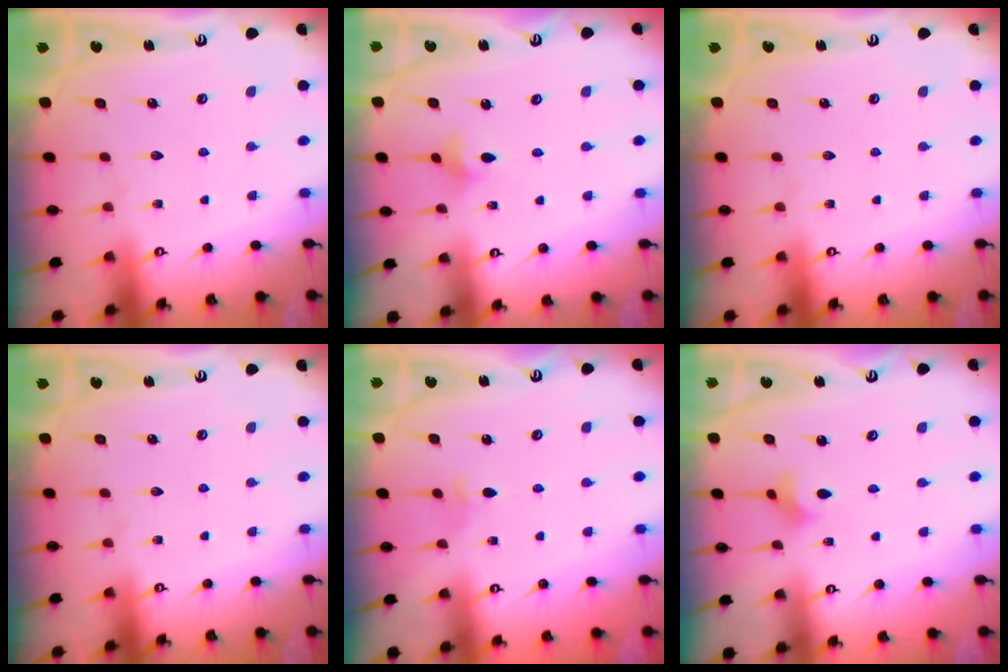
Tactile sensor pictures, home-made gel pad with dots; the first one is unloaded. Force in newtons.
{"total": 2.9, "press": 2.9, "slide": 0.6}
{"total": 0.0}
{"total": 0.0}
{"total": 2.3, "press": 2.2, "slide": 0.8}
{"total": 2.2, "press": 2.2, "slide": 0.2}